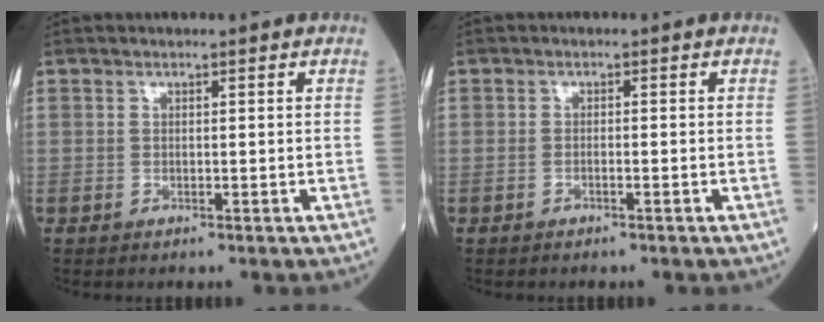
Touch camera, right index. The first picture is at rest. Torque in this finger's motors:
{"motor_torque": [-0.05, -0.17, -0.04, -0.01]}